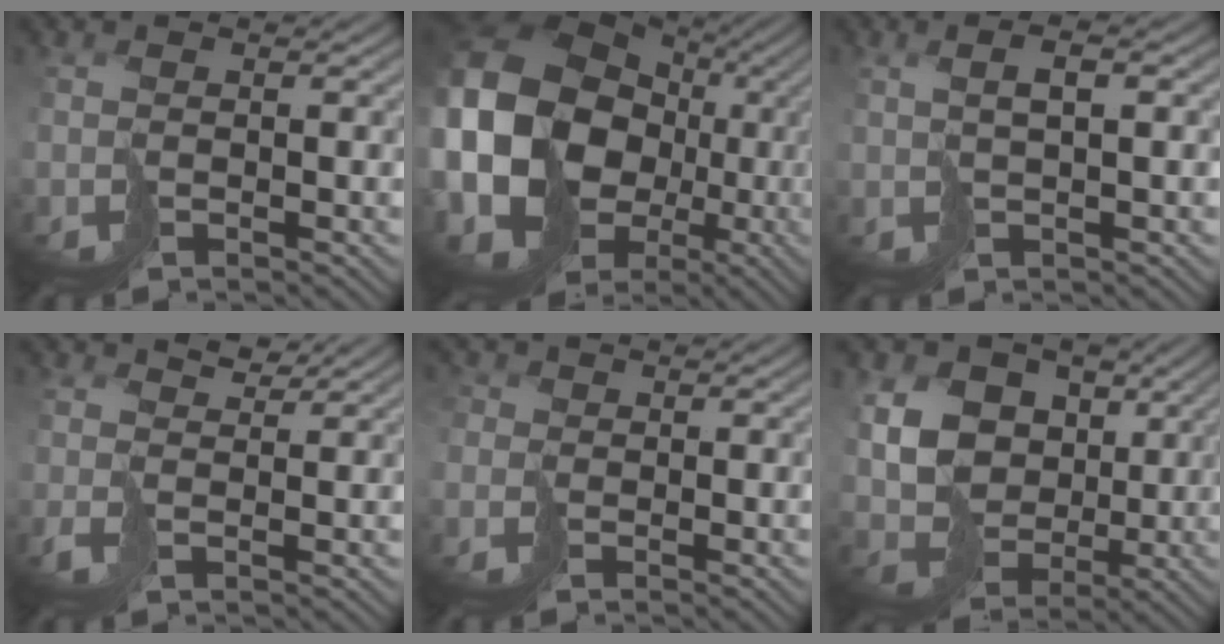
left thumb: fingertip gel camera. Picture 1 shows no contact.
{"total": 21.7, "force": [-0.7, 18.2, 11.9], "torque": [-0.315, -0.013, -0.011]}
{"total": 2.6, "force": [1.1, 0.5, 2.3], "torque": [-0.040, 0.012, 0.020]}
{"total": 2.8, "force": [0.9, 1.2, 2.3], "torque": [-0.064, 0.001, 0.011]}
{"total": 3.3, "force": [-0.6, 3.0, 1.1], "torque": [-0.031, -0.005, -0.009]}
{"total": 12.9, "force": [3.7, 10.4, 6.7], "torque": [-0.185, 0.014, 0.080]}